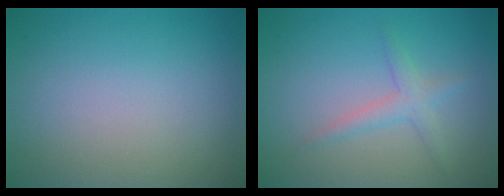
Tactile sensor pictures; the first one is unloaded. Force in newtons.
{"total": 1.9, "press": 1.9, "slide": 0.0}